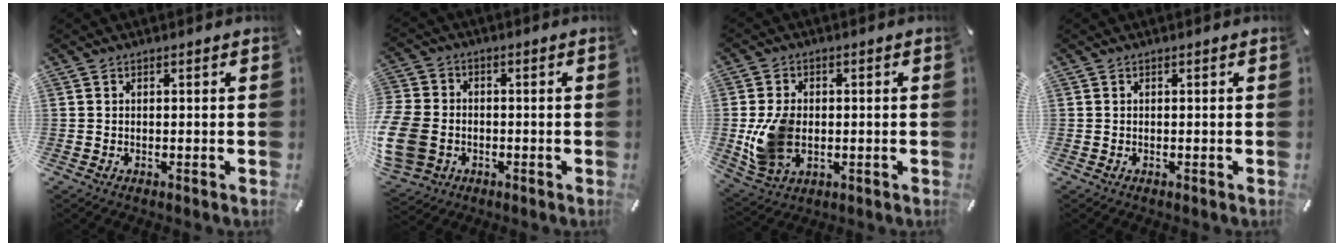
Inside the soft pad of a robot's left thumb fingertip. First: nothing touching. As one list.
[{"total": 11.5, "force": [-2.4, 9.6, 5.9], "torque": [-0.133, 0.019, -0.044]}, {"total": 10.6, "force": [-1.0, 7.8, 7.1], "torque": [-0.158, 0.004, -0.013]}, {"total": 0.0}]